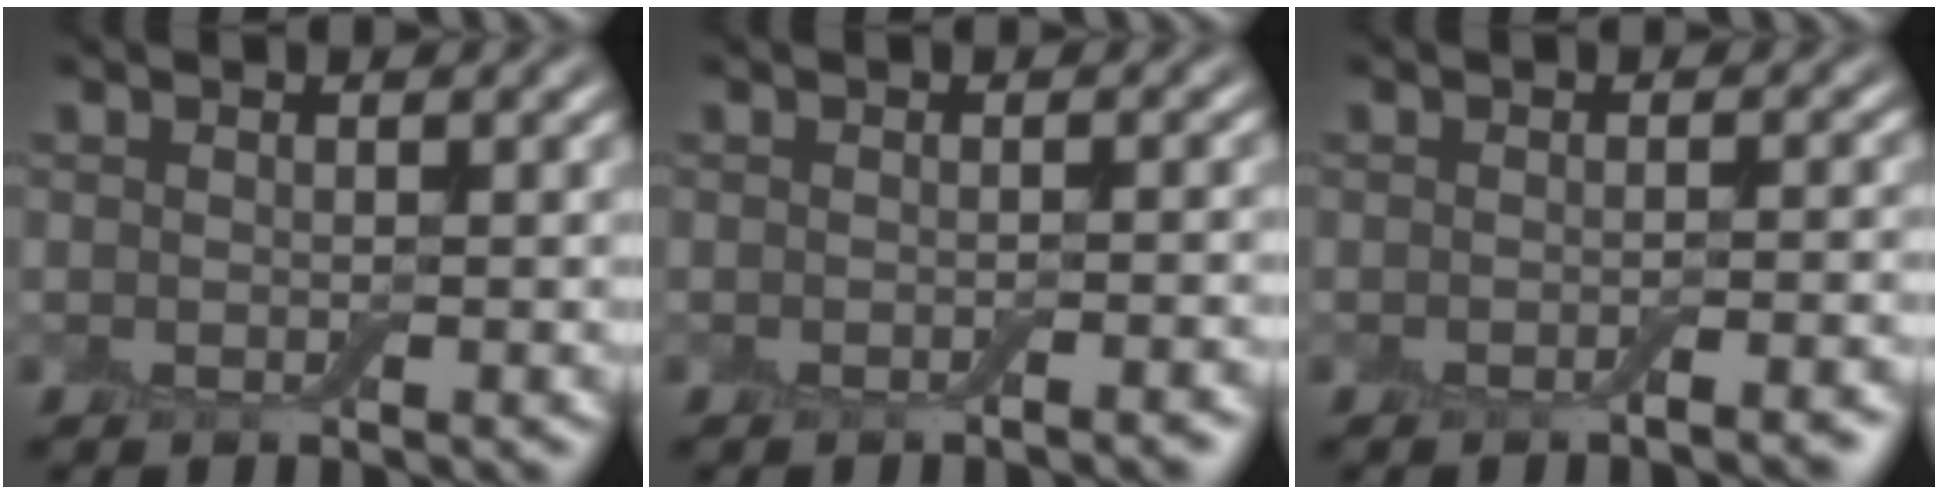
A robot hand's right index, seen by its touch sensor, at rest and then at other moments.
{"total": 1.7, "force": [-0.9, 0.4, 1.4], "torque": [-0.010, 0.003, -0.013]}
{"total": 2.3, "force": [-1.3, 0.5, 1.8], "torque": [-0.017, 0.002, -0.022]}